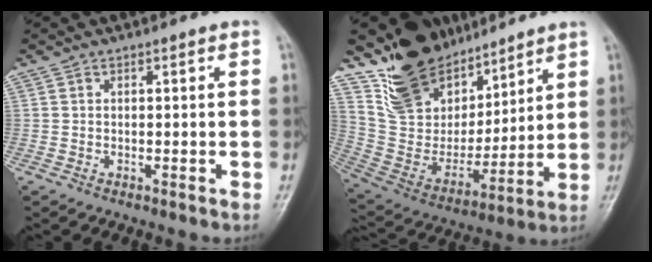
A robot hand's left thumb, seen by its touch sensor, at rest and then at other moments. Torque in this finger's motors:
{"motor_torque": [2.18, 0.08, 1.47, -1.26, 0.13]}